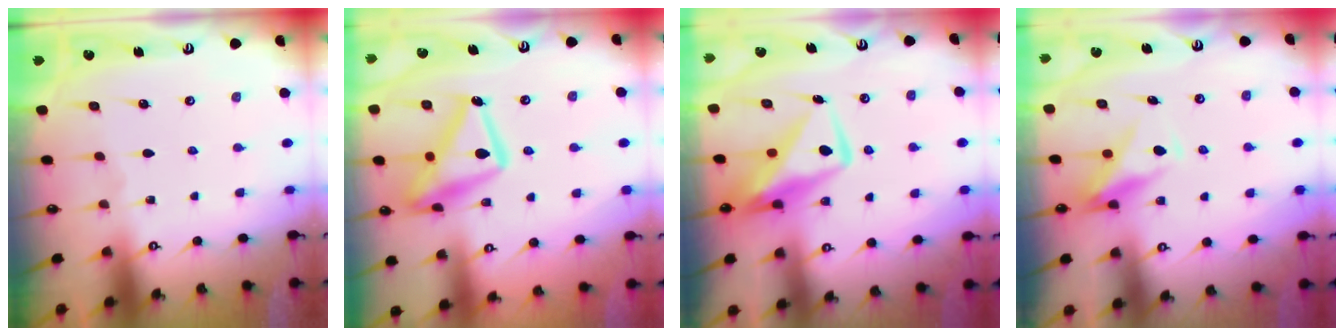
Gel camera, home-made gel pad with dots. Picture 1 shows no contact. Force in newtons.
{"total": 18.2, "press": 18.1, "slide": 1.5}
{"total": 12.2, "press": 12.1, "slide": 1.2}
{"total": 9.9, "press": 9.9, "slide": 0.9}